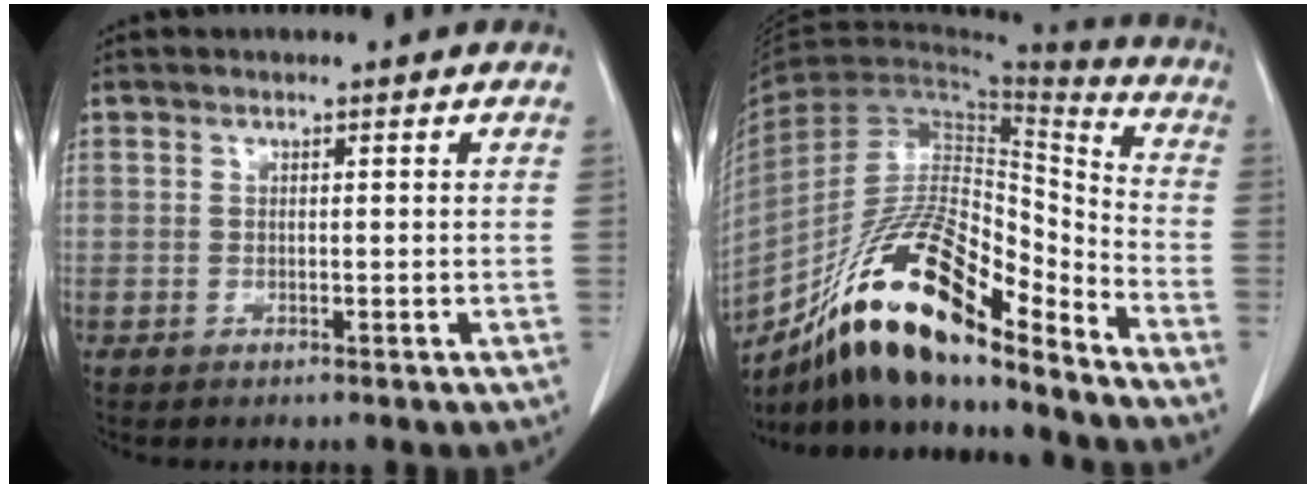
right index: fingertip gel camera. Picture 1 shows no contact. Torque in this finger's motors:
{"motor_torque": [1.21, -0.93, 0.78, 0.08]}